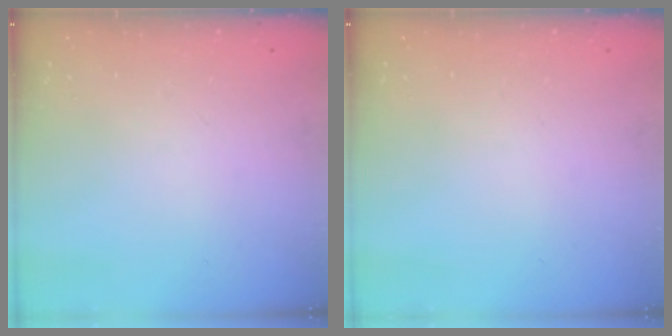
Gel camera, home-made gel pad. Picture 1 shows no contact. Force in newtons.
{"total": 0.0}